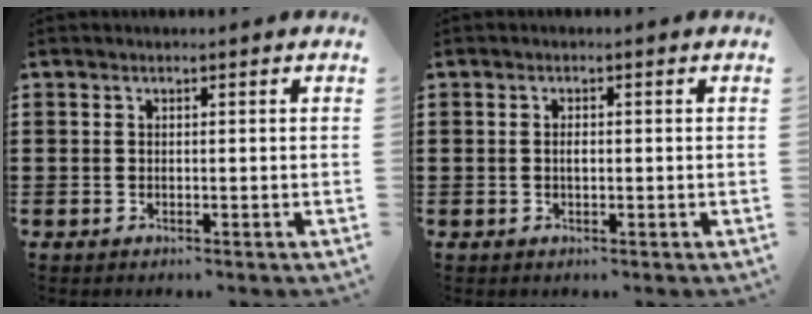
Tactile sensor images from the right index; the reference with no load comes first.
{"total": 1.2, "force": [-0.1, 0.4, 1.1], "torque": [-0.022, 0.001, -0.002]}